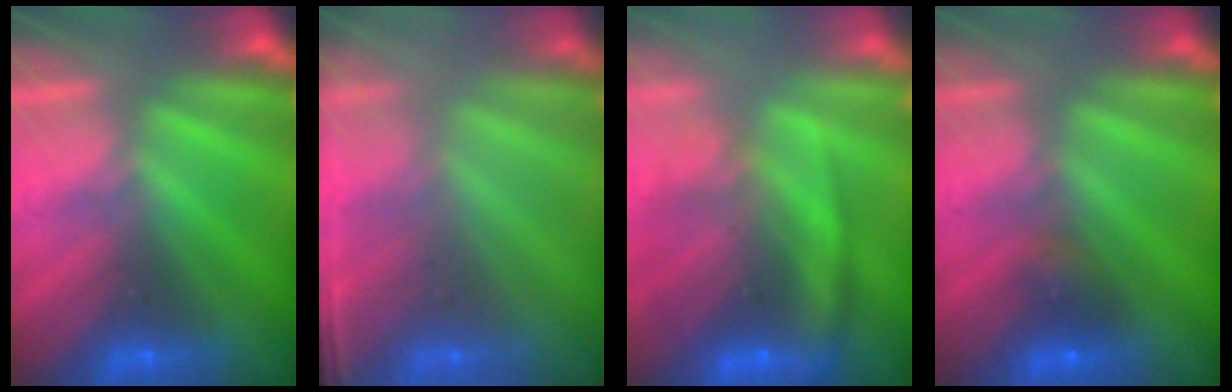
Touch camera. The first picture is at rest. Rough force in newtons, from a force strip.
{"total": 1.0}
{"total": 7.7}
{"total": 2.2}